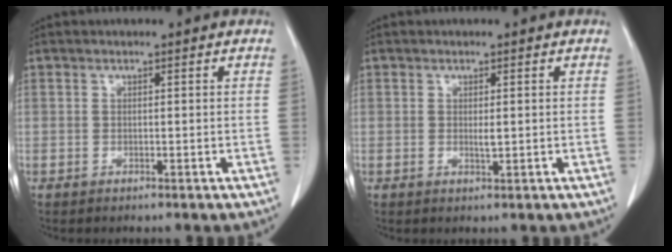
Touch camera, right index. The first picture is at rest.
{"total": 1.2, "force": [0.1, 0.2, 1.1], "torque": [-0.022, -0.003, 0.003]}